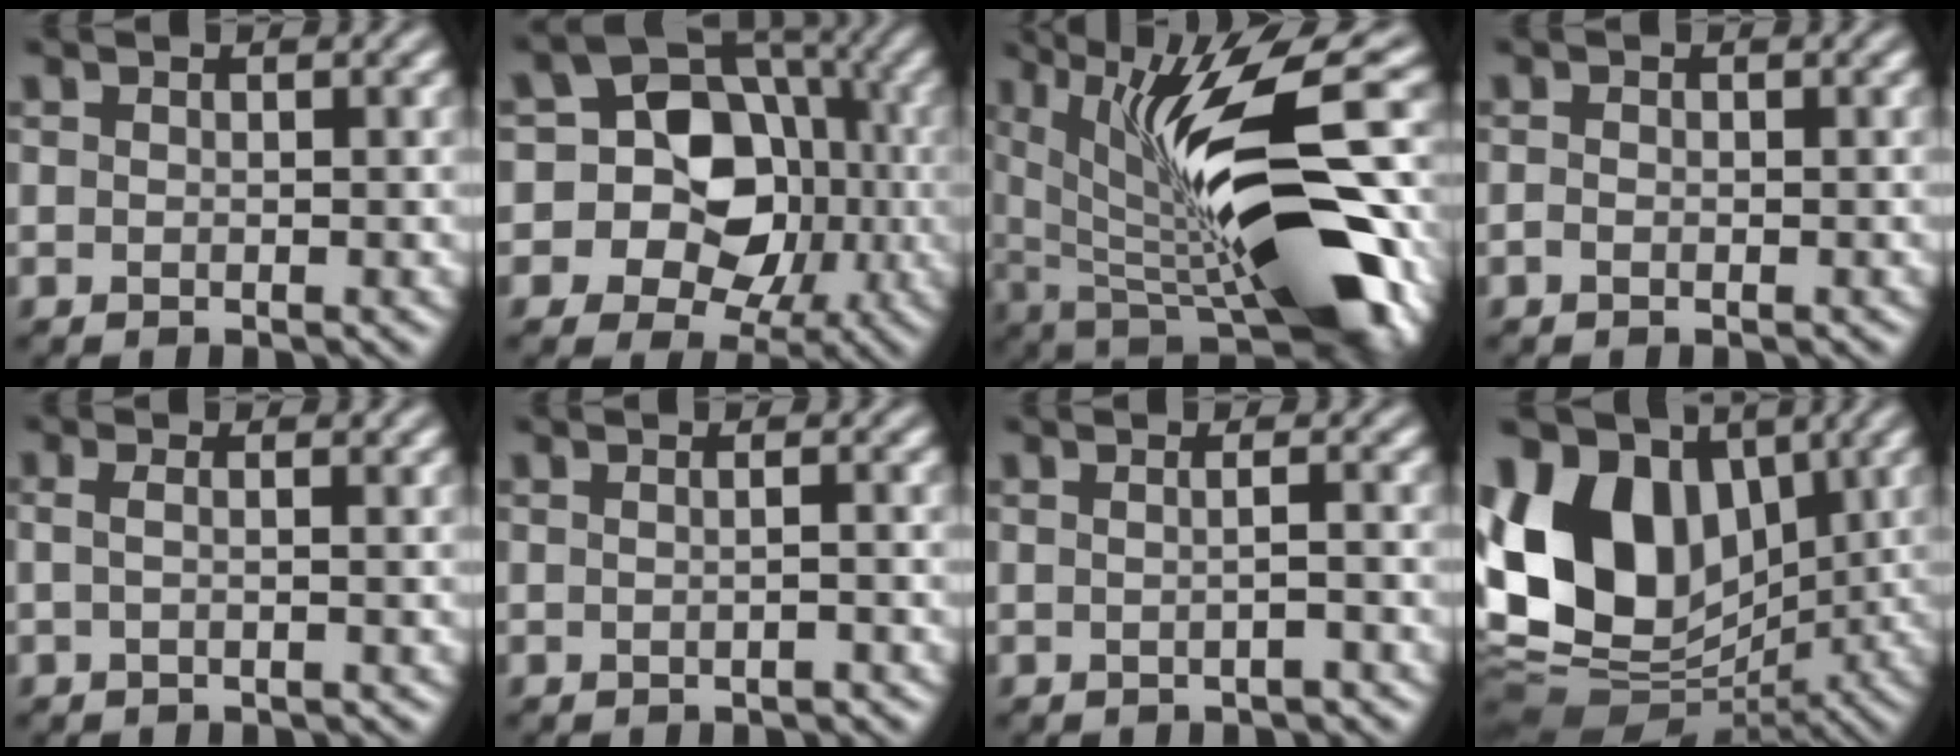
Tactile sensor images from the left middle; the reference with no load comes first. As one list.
[{"total": 14.2, "force": [-0.8, 12.6, 6.6], "torque": [-0.119, 0.038, -0.038]}, {"total": 15.5, "force": [2.4, 6.2, 14.0], "torque": [-0.240, -0.011, 0.052]}, {"total": 0.6, "force": [-0.3, 0.5, 0.3], "torque": [-0.007, -0.001, -0.007]}, {"total": 1.6, "force": [0.1, 0.6, 1.5], "torque": [-0.018, -0.003, -0.007]}, {"total": 0.8, "force": [-0.1, 0.2, 0.7], "torque": [-0.010, 0.001, -0.006]}, {"total": 1.5, "force": [-0.1, 0.4, 1.4], "torque": [-0.019, 0.004, -0.009]}, {"total": 14.3, "force": [2.1, 11.0, 8.8], "torque": [-0.186, 0.010, 0.025]}]